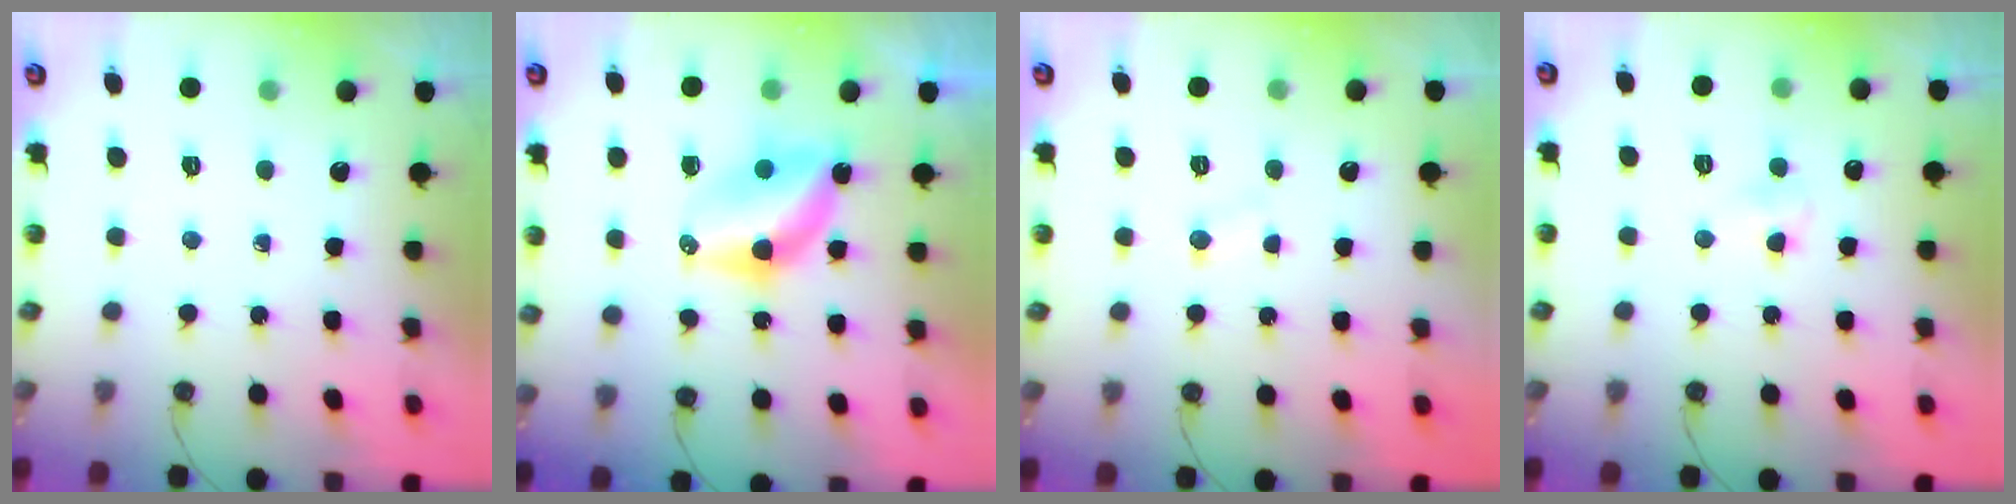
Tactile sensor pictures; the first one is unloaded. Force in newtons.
{"total": 7.0, "press": 7.0, "slide": 0.2}
{"total": 1.8, "press": 1.8, "slide": 0.2}
{"total": 4.3, "press": 4.2, "slide": 0.7}